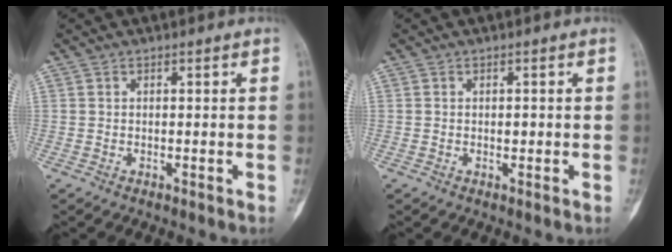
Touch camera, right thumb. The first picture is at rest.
{"total": 0.8, "force": [0.0, 0.5, 0.7], "torque": [-0.008, -0.003, 0.000]}